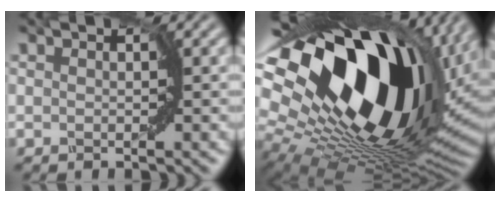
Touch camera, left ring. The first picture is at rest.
{"total": 20.7, "force": [6.9, 11.2, 15.9], "torque": [-0.290, 0.003, 0.122]}